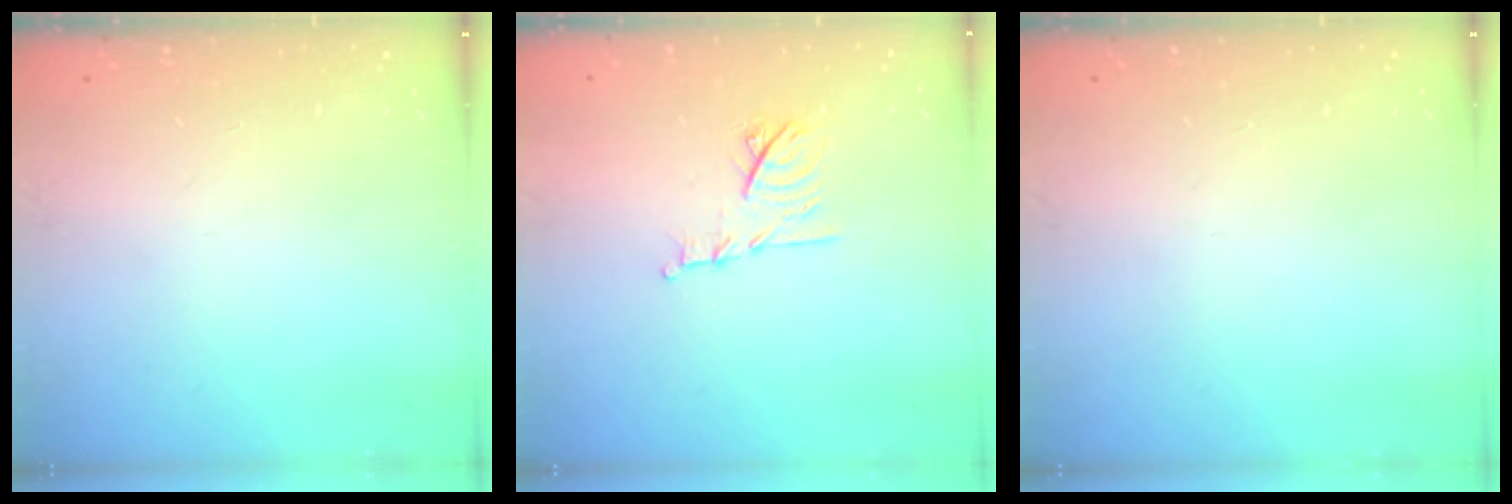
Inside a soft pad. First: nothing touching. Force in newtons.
{"total": 10.5, "press": 10.5, "slide": 0.3}
{"total": 0.0}